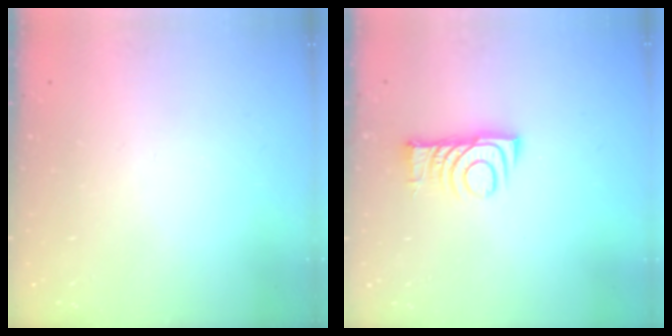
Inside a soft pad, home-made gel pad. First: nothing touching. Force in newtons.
{"total": 8.1, "press": 8.1, "slide": 0.9}